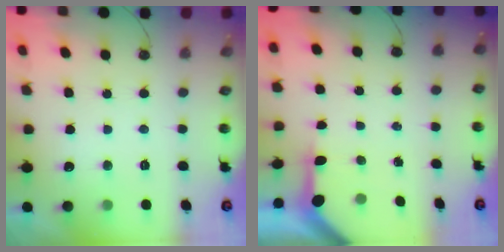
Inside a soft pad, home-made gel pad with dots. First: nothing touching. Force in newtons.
{"total": 3.5, "press": 3.5, "slide": 0.4}